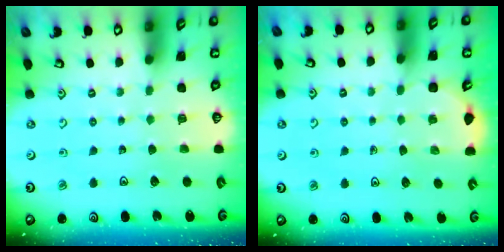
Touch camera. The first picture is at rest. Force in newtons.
{"total": 2.2, "press": 2.0, "slide": 1.1}